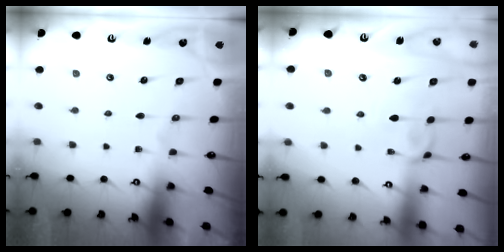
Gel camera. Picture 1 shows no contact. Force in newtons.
{"total": 2.4, "press": 2.4, "slide": 0.6}